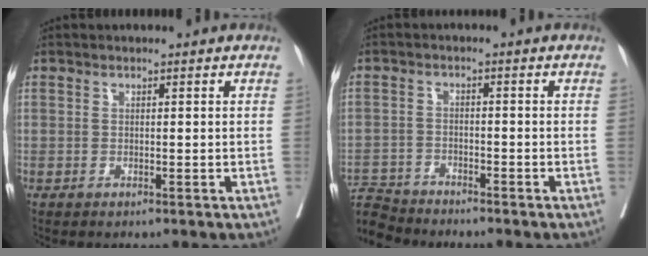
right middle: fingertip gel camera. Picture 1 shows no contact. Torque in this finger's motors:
{"motor_torque": [0.10, -0.29, -0.03, -0.01]}